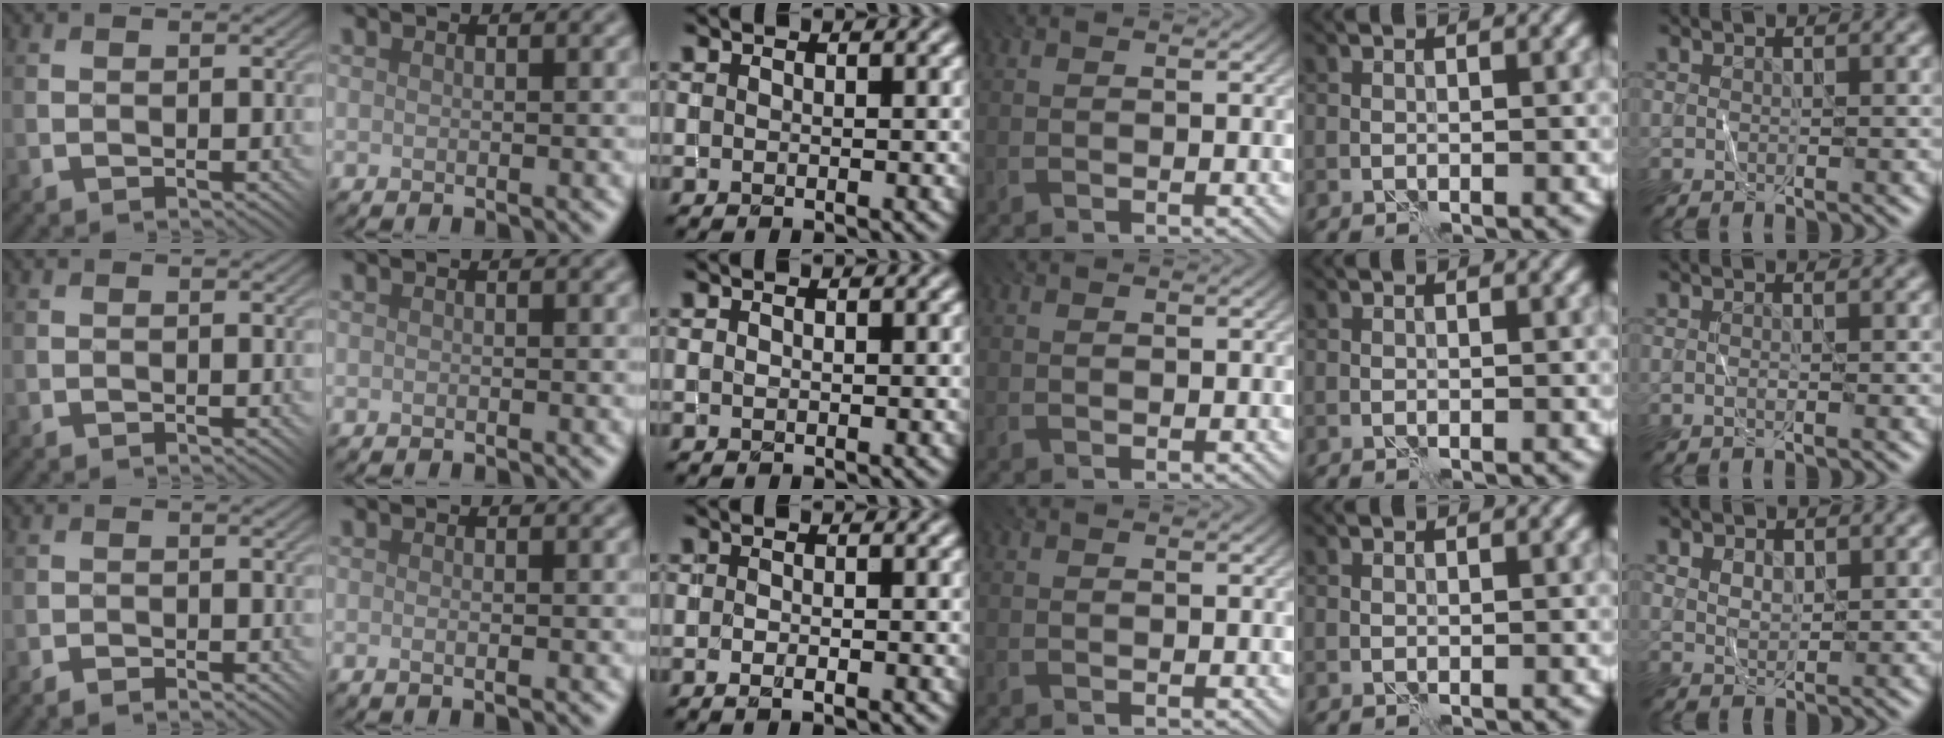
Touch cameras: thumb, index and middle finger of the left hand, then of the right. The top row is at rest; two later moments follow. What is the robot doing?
{"motion": "fold", "object": "shorts"}